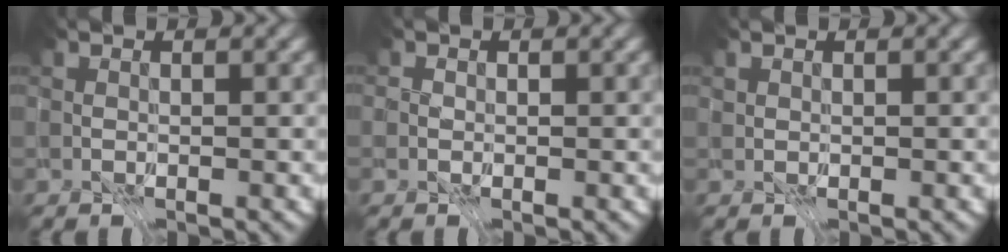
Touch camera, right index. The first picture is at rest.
{"total": 2.3, "force": [1.1, 1.7, 1.0], "torque": [-0.007, 0.008, -0.001]}
{"total": 1.1, "force": [0.7, 0.8, 0.5], "torque": [-0.014, 0.003, 0.013]}